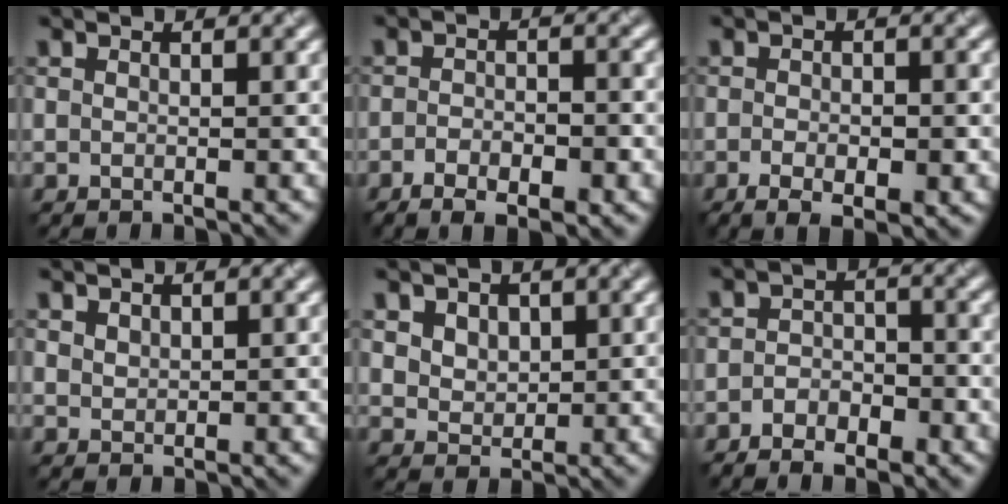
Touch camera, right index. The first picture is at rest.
{"total": 4.8, "force": [-2.3, 2.0, 3.8], "torque": [-0.058, 0.005, -0.028]}
{"total": 4.1, "force": [-1.2, 1.7, 3.5], "torque": [-0.061, 0.000, -0.013]}
{"total": 1.0, "force": [0.9, 0.3, -0.3], "torque": [0.003, 0.008, 0.015]}
{"total": 3.7, "force": [2.5, 2.4, 1.3], "torque": [-0.042, 0.014, 0.042]}
{"total": 3.5, "force": [-2.3, 1.9, 1.7], "torque": [-0.027, 0.011, -0.045]}